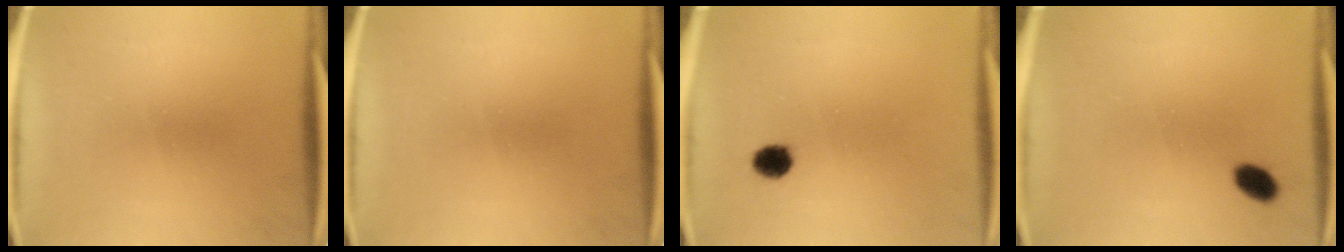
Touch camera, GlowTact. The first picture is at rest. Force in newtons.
{"total": 0.0}
{"total": 3.7}
{"total": 3.4}